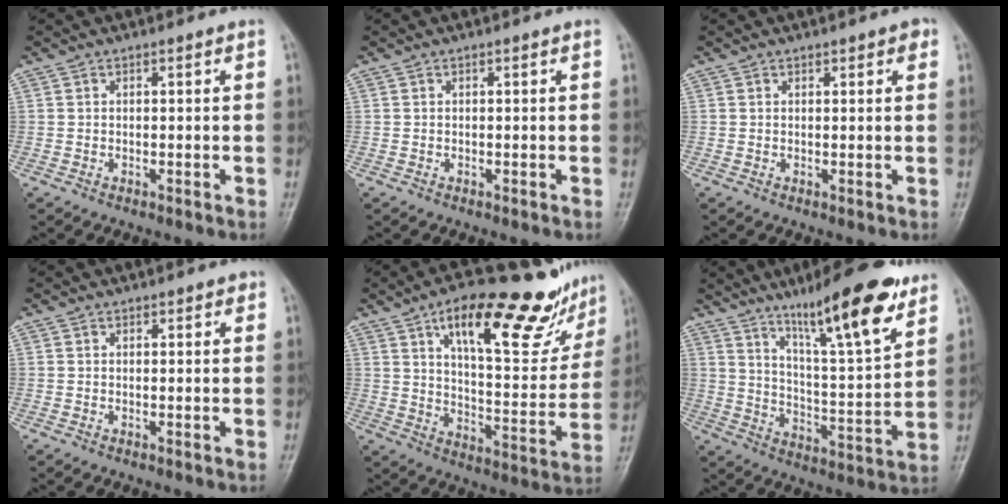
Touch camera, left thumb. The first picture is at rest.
{"total": 0.0}
{"total": 1.8, "force": [1.0, 0.8, 1.3], "torque": [-0.007, -0.001, 0.011]}
{"total": 1.0, "force": [0.7, 0.5, 0.5], "torque": [0.003, -0.002, 0.004]}
{"total": 23.4, "force": [14.8, 7.8, 16.3], "torque": [-0.182, -0.046, 0.226]}
{"total": 17.9, "force": [11.9, 3.1, 13.0], "torque": [-0.184, -0.065, 0.196]}